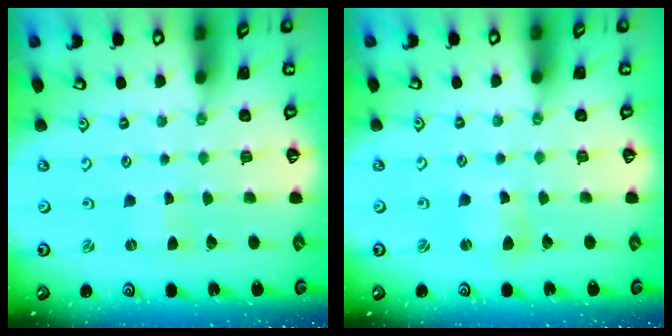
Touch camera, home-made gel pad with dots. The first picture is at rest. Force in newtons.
{"total": 2.9, "press": 2.9, "slide": 0.3}